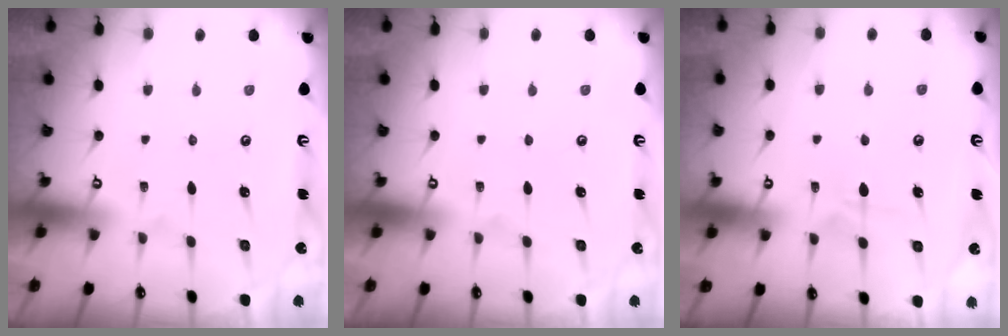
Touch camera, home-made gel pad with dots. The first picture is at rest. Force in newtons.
{"total": 0.0}
{"total": 5.5, "press": 5.4, "slide": 0.6}